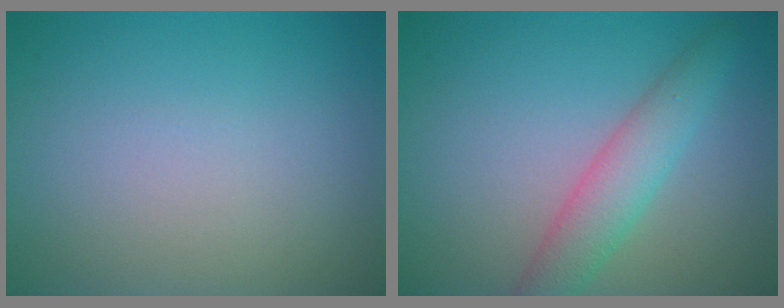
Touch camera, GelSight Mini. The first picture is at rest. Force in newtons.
{"total": 3.7, "press": 3.7, "slide": 0.1}